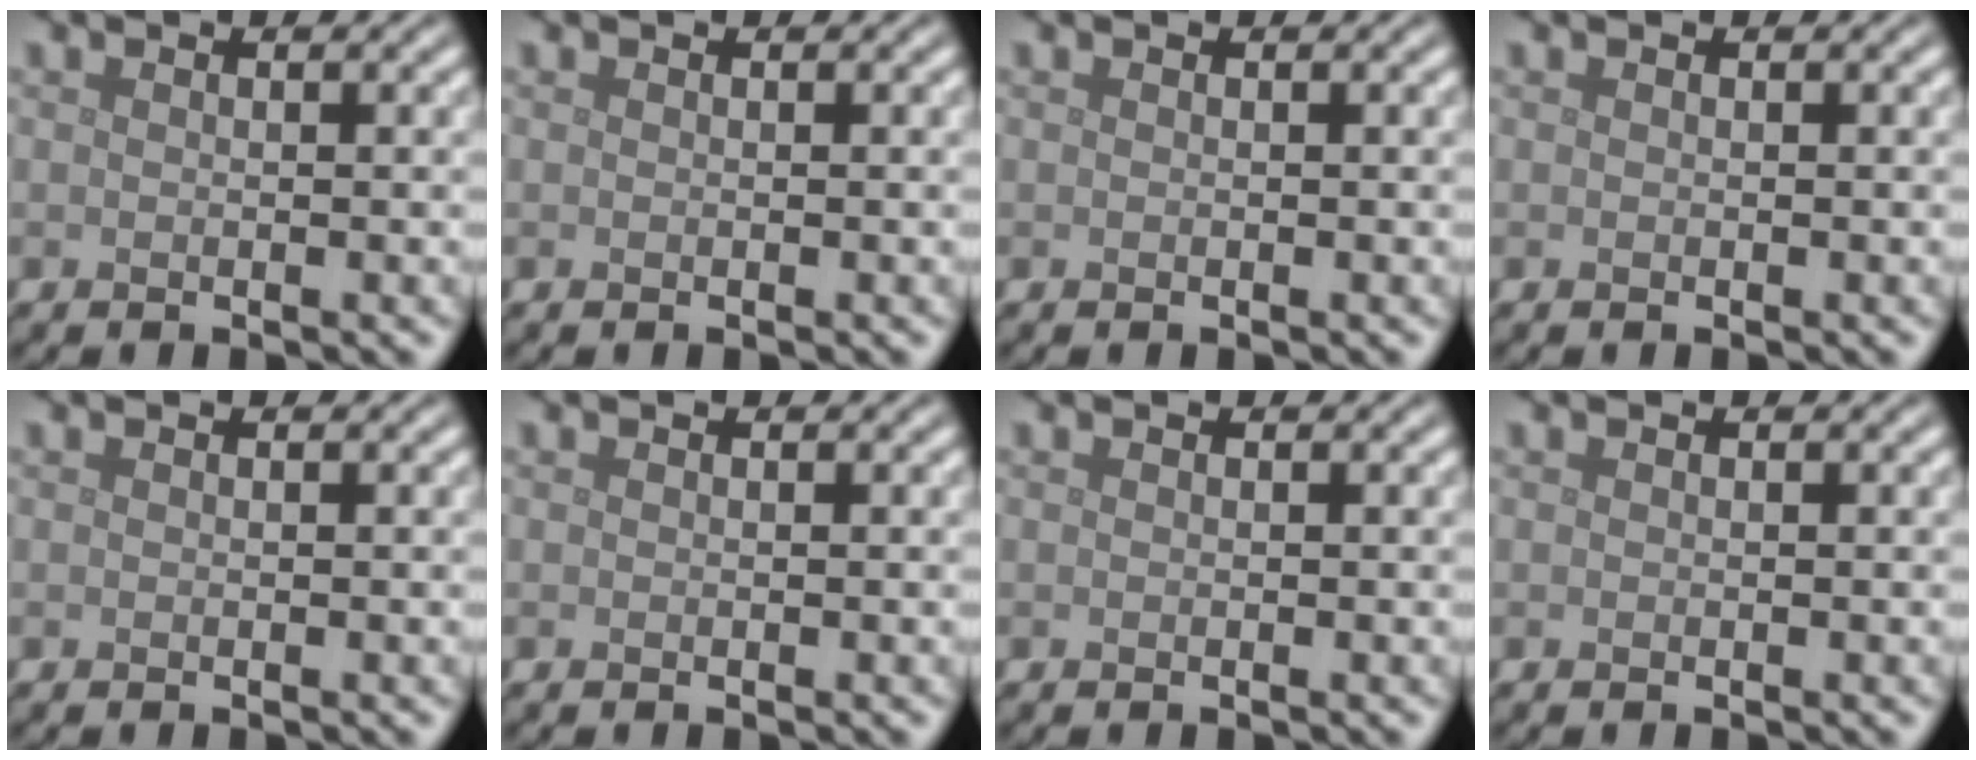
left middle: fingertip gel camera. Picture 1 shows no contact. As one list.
[{"total": 0.0}, {"total": 0.0}, {"total": 0.0}, {"total": 0.0}, {"total": 0.0}, {"total": 0.0}, {"total": 0.0}]